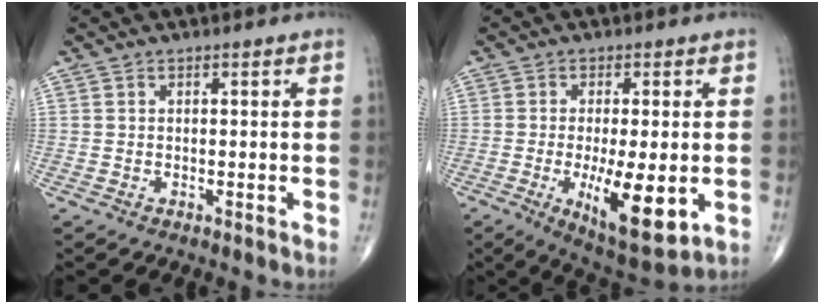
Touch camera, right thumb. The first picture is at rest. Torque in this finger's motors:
{"motor_torque": [-0.12, 0.29, 0.51, -0.15, 0.07]}